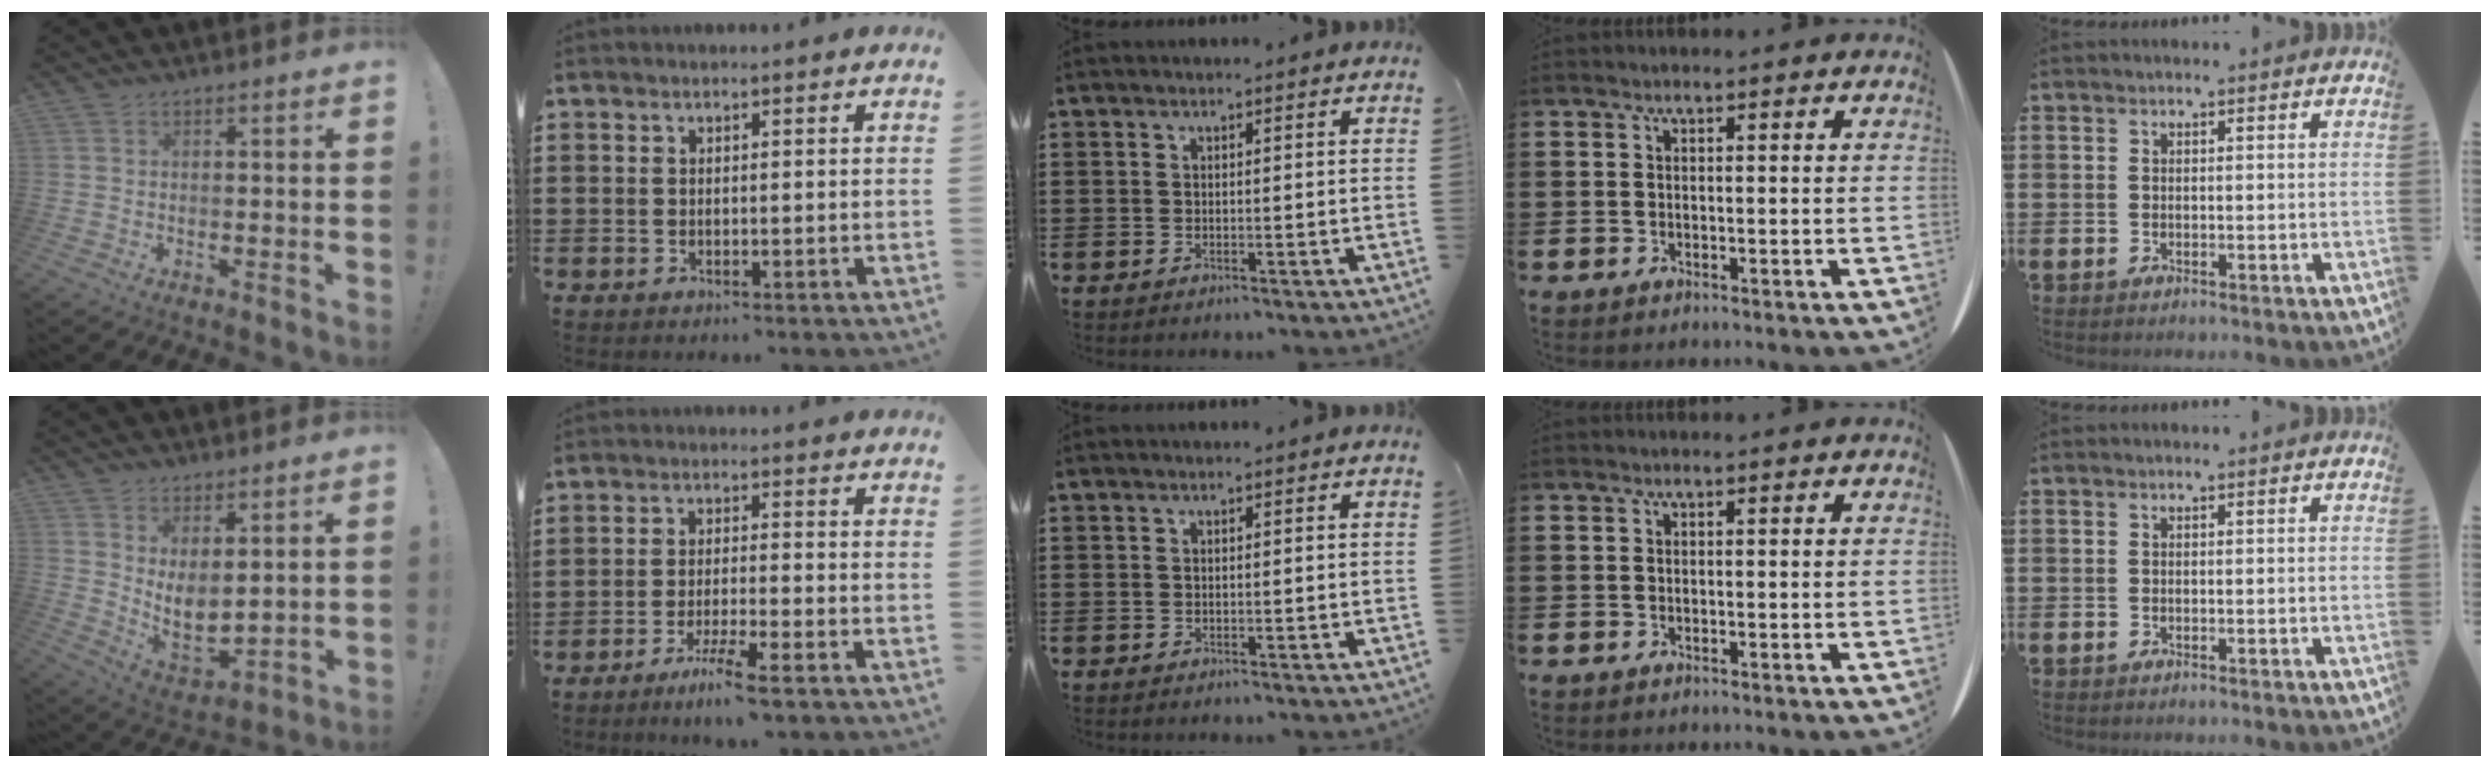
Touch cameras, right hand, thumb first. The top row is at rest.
{"thumb": {"total": 7.5, "force": [3.4, 4.0, 5.3], "torque": [-0.072, -0.054, 0.077]}, "index": {"total": 4.8, "force": [-3.4, -0.4, 3.3], "torque": [-0.068, -0.013, -0.063]}}